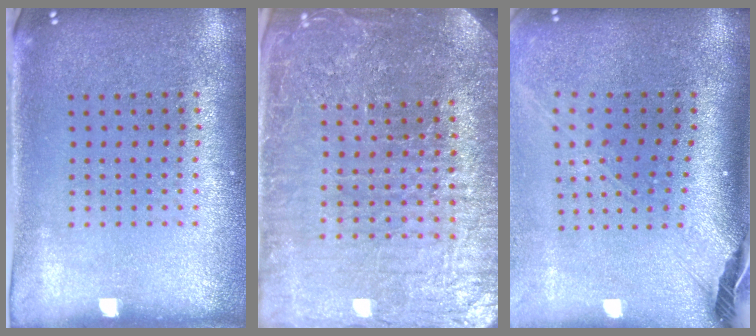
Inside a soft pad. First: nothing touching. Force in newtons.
{"total": 5.5, "press": 5.0, "slide": 2.4}
{"total": 2.6, "press": 1.9, "slide": 1.8}